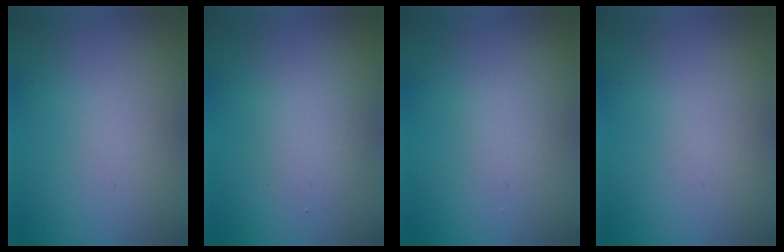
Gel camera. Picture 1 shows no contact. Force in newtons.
{"total": 1.9, "press": 1.9, "slide": 0.1}
{"total": 0.9, "press": 0.9, "slide": 0.0}
{"total": 0.0}